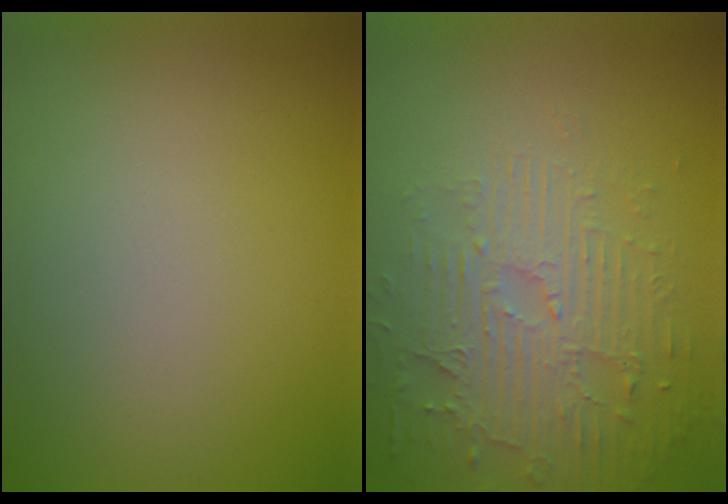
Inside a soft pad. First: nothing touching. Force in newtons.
{"total": 4.1, "press": 3.7, "slide": 1.9}